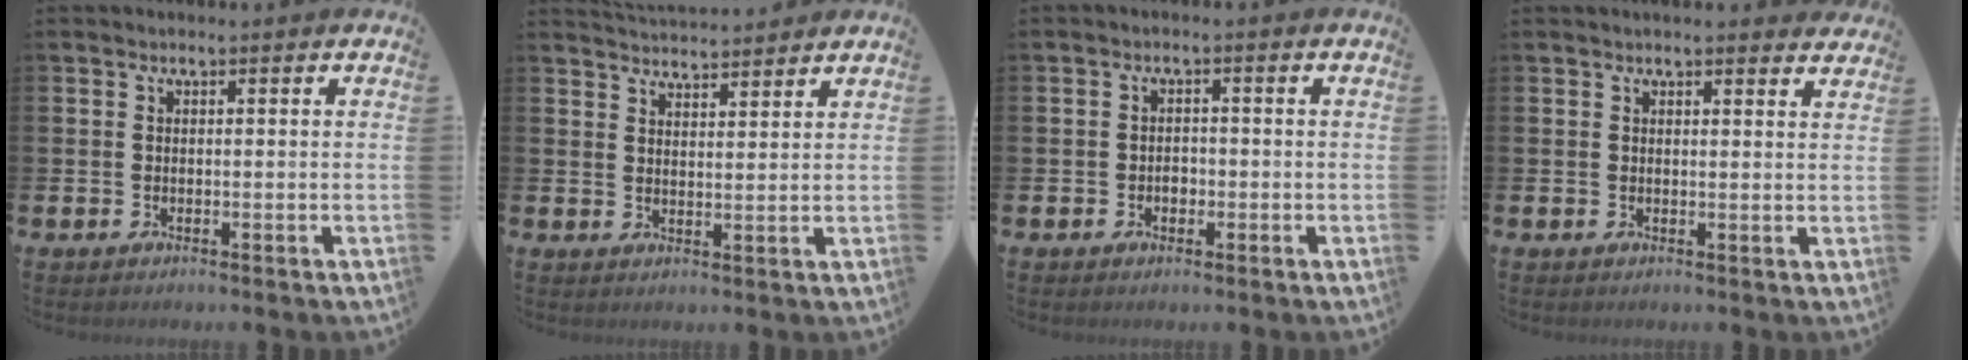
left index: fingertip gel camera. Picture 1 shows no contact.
{"total": 4.0, "force": [3.9, 0.2, -0.1], "torque": [-0.009, -0.023, 0.073]}
{"total": 1.5, "force": [-0.5, 1.2, 0.6], "torque": [-0.014, 0.004, -0.012]}
{"total": 1.8, "force": [1.8, 0.1, 0.0], "torque": [-0.003, -0.006, 0.034]}